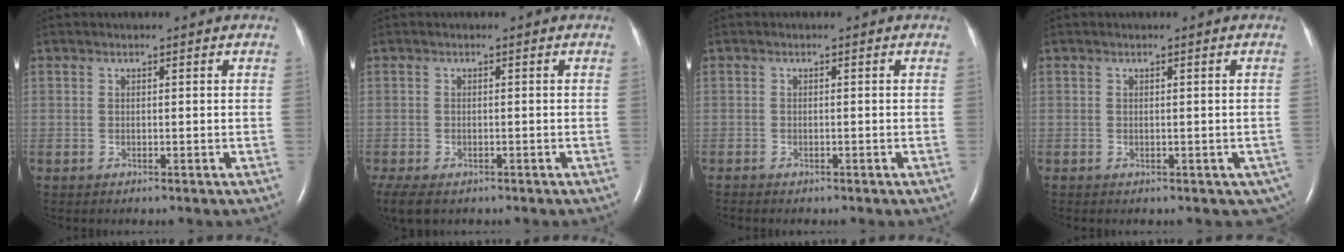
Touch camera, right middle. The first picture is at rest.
{"total": 7.4, "force": [-4.8, 4.0, 4.0], "torque": [-0.098, -0.015, -0.073]}
{"total": 0.9, "force": [-0.7, 0.3, 0.4], "torque": [-0.009, -0.001, -0.010]}
{"total": 2.5, "force": [-0.9, 1.7, 1.6], "torque": [-0.004, -0.001, -0.006]}